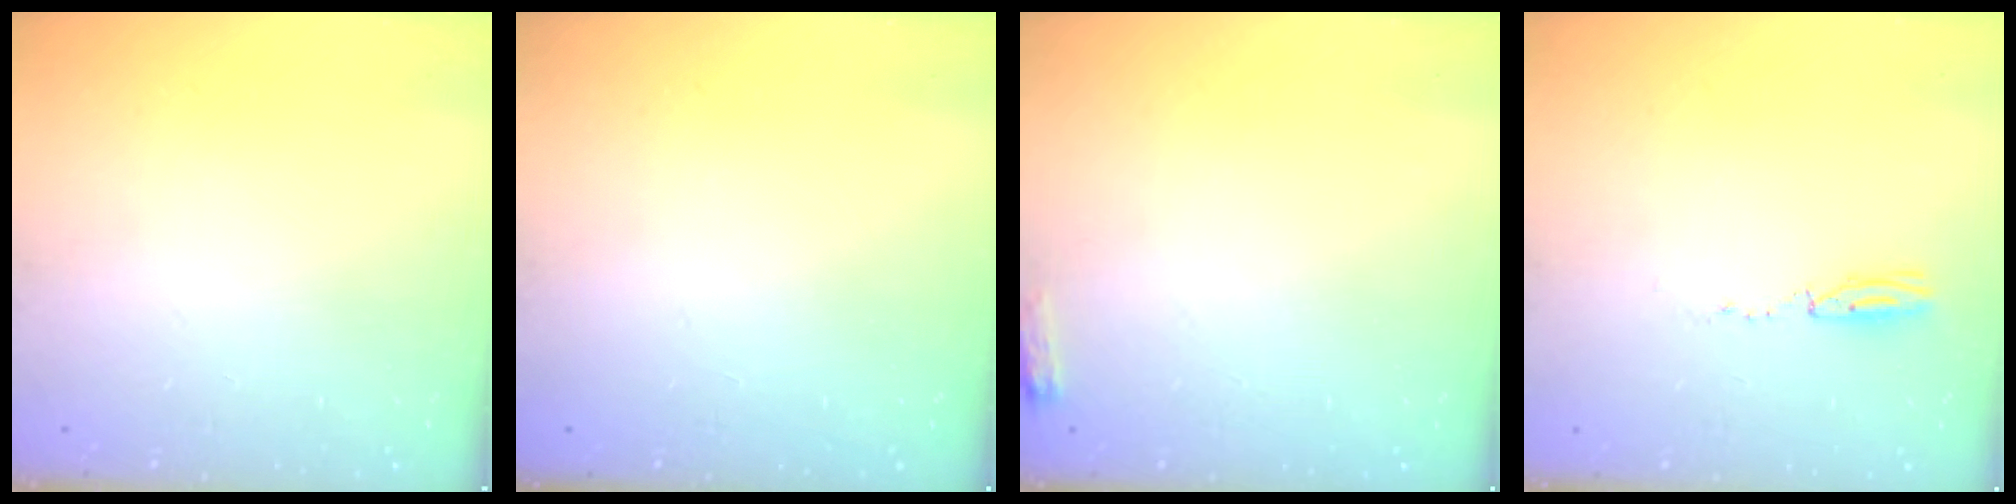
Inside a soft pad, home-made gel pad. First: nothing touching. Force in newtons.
{"total": 0.0}
{"total": 2.6, "press": 2.6, "slide": 0.4}
{"total": 3.3, "press": 2.7, "slide": 1.9}